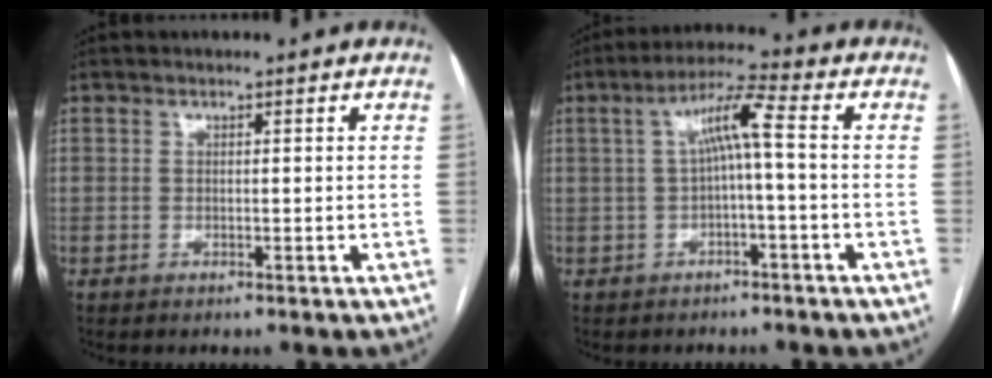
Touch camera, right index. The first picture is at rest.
{"total": 6.1, "force": [0.1, 0.2, 6.1], "torque": [-0.106, 0.029, 0.002]}